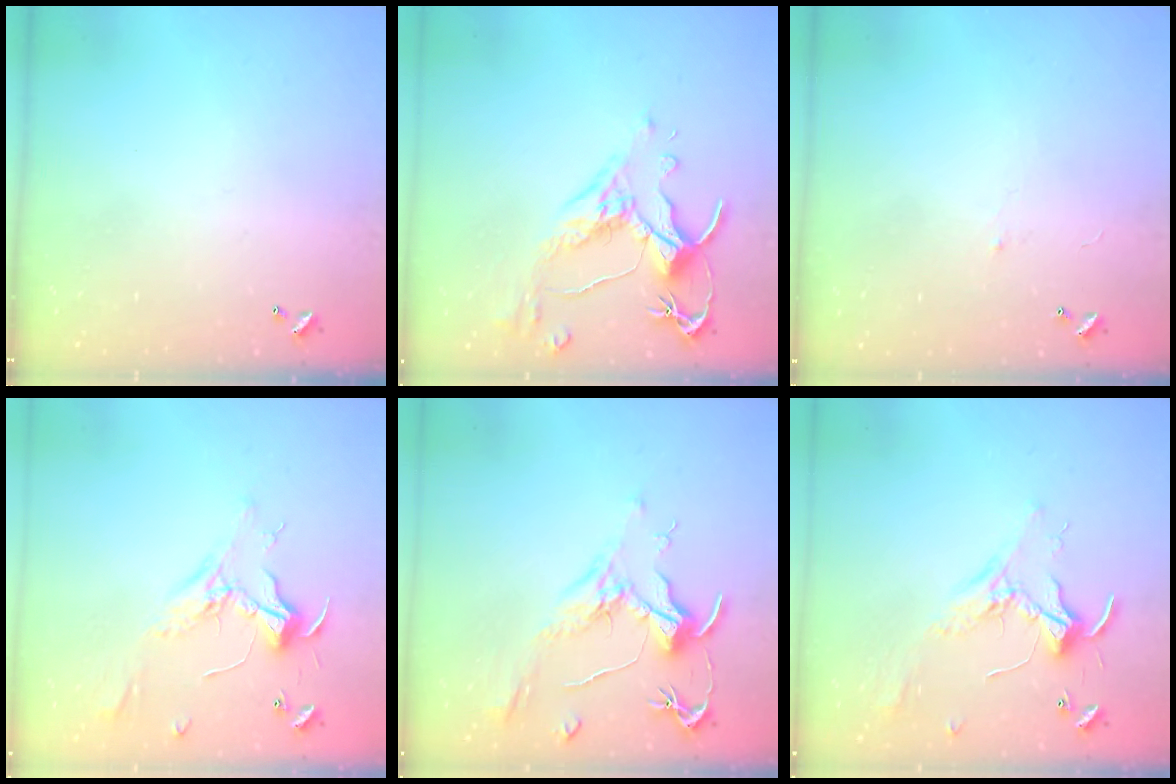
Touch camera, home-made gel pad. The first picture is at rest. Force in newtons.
{"total": 2.5, "press": 2.1, "slide": 1.2}
{"total": 0.6, "press": 0.0, "slide": 0.6}
{"total": 2.3, "press": 2.2, "slide": 0.9}
{"total": 2.1, "press": 2.0, "slide": 0.8}
{"total": 2.1, "press": 2.1, "slide": 0.5}